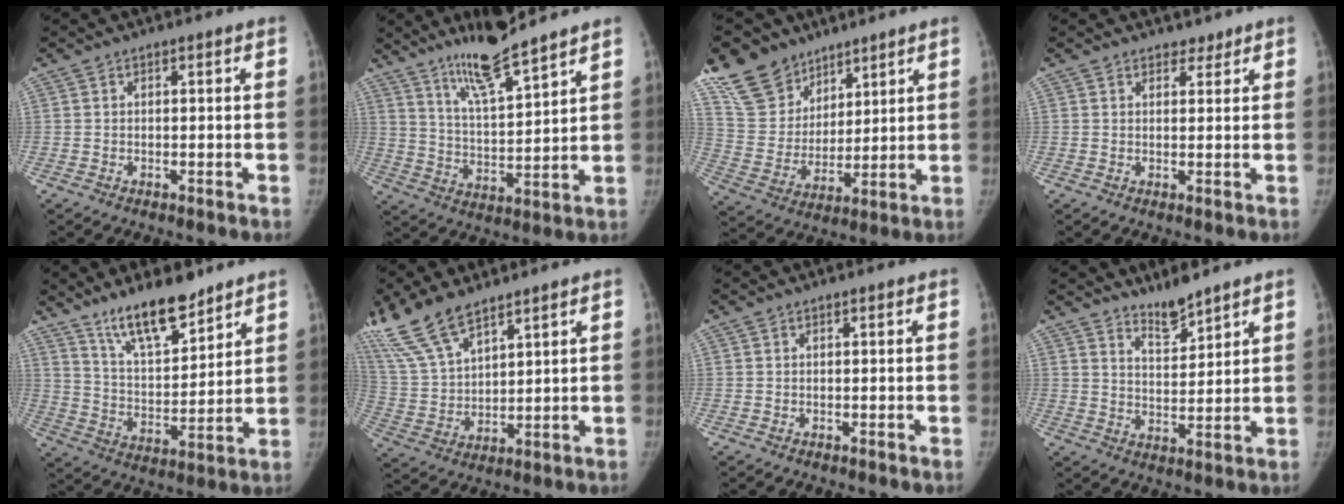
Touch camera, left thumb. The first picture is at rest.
{"total": 11.9, "force": [9.4, 1.2, 7.2], "torque": [-0.121, -0.064, 0.174]}
{"total": 14.6, "force": [10.7, 9.3, 3.5], "torque": [-0.038, -0.045, 0.217]}
{"total": 2.0, "force": [1.6, 1.1, 0.2], "torque": [0.012, -0.010, 0.019]}
{"total": 13.6, "force": [10.4, 4.1, 7.6], "torque": [-0.105, -0.072, 0.192]}
{"total": 13.8, "force": [10.5, 5.0, 7.4], "torque": [-0.146, -0.033, 0.222]}
{"total": 0.0}
{"total": 5.5, "force": [4.9, 1.0, 2.2], "torque": [-0.029, -0.045, 0.093]}